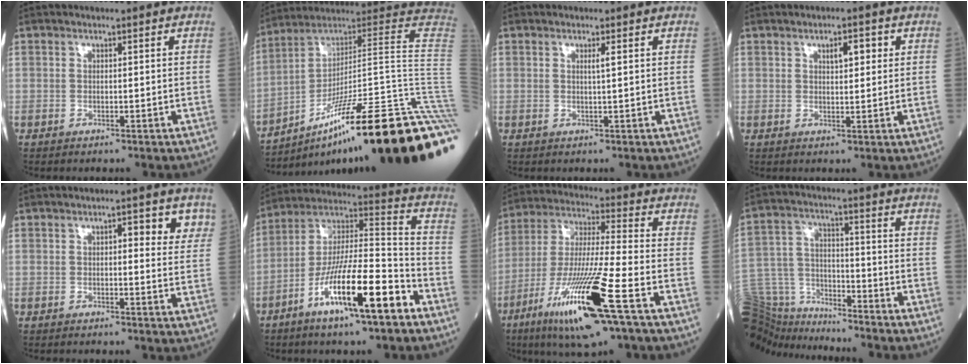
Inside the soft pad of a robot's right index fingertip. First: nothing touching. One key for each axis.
{"total": 32.2, "fx": -15.6, "fy": -0.3, "fz": 28.2, "tx": -0.245, "ty": 0.038, "tz": -0.249}
{"total": 1.3, "fx": 0.5, "fy": -0.2, "fz": 1.2, "tx": -0.023, "ty": -0.002, "tz": 0.007}
{"total": 3.1, "fx": 1.3, "fy": 1.0, "fz": 2.6, "tx": -0.042, "ty": 0.005, "tz": 0.022}
{"total": 5.0, "fx": 2.1, "fy": 1.6, "fz": 4.2, "tx": -0.045, "ty": 0.003, "tz": 0.020}
{"total": 16.9, "fx": -8.5, "fy": 2.1, "fz": 14.5, "tx": -0.264, "ty": -0.009, "tz": -0.148}
{"total": 18.7, "fx": -8.9, "fy": 0.8, "fz": 16.4, "tx": -0.336, "ty": -0.038, "tz": -0.163}
{"total": 16.1, "fx": -15.1, "fy": 2.7, "fz": 4.8, "tx": -0.098, "ty": 0.013, "tz": -0.266}